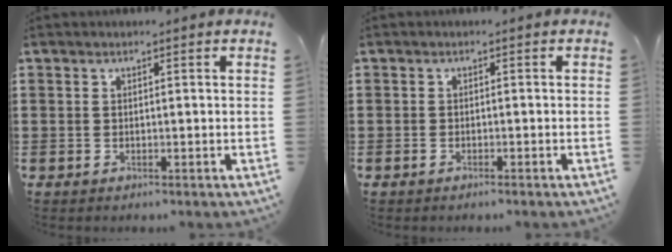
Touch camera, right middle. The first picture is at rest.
{"total": 0.7, "force": [-0.6, 0.1, 0.3], "torque": [-0.009, -0.004, -0.011]}